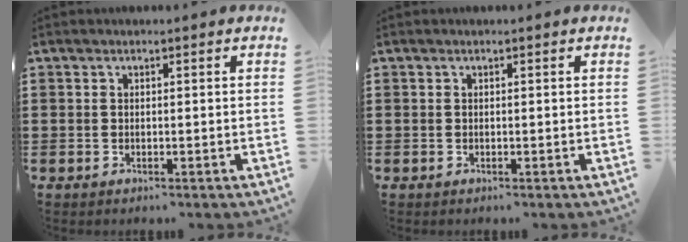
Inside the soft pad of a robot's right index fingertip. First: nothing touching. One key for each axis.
{"total": 0.0}